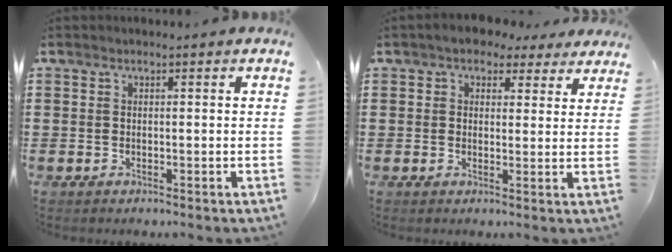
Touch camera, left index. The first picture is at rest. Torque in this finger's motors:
{"motor_torque": [2.14, 0.00, 0.56, 0.07]}